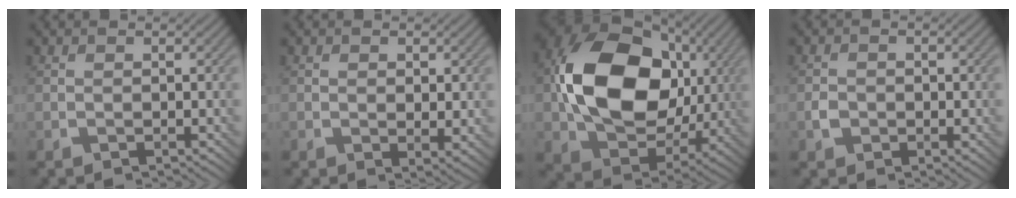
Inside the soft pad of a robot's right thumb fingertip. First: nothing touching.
{"total": 2.1, "force": [0.3, 1.1, 1.7], "torque": [-0.027, -0.010, 0.009]}
{"total": 18.6, "force": [2.4, 13.8, 12.3], "torque": [-0.260, -0.003, 0.054]}
{"total": 1.9, "force": [-0.5, 1.7, 0.9], "torque": [-0.015, -0.004, -0.015]}